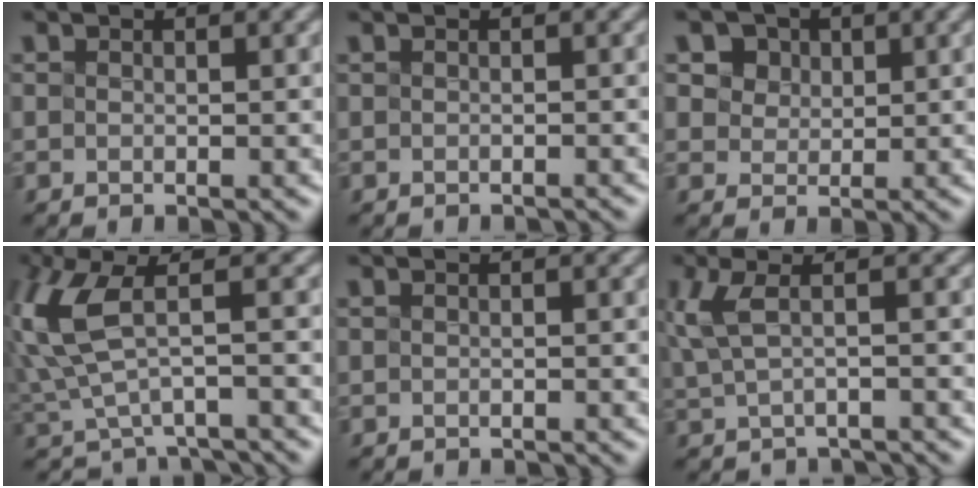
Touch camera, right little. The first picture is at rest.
{"total": 0.8, "force": [-0.7, 0.1, 0.4], "torque": [0.002, -0.010, -0.017]}
{"total": 3.9, "force": [2.3, 2.9, 1.3], "torque": [-0.041, 0.004, 0.044]}
{"total": 5.8, "force": [-0.1, 2.7, 5.1], "torque": [-0.131, -0.017, 0.006]}
{"total": 0.8, "force": [-0.7, 0.1, 0.4], "torque": [0.002, -0.011, -0.018]}
{"total": 2.6, "force": [0.0, 0.6, 2.5], "torque": [-0.060, -0.010, 0.011]}